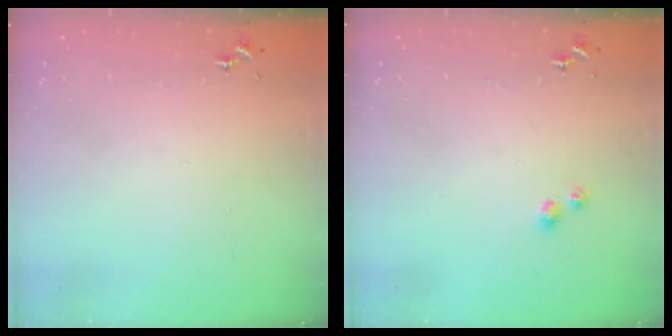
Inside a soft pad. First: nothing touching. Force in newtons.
{"total": 2.8, "press": 2.8, "slide": 0.4}